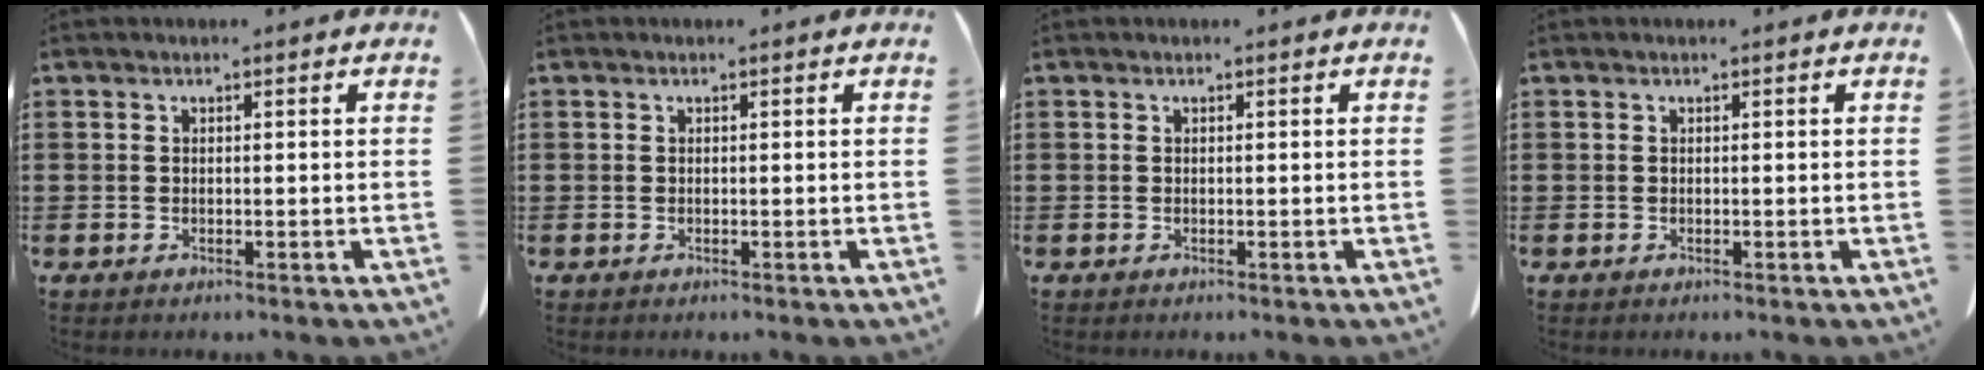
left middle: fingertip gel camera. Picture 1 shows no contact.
{"total": 0.0}
{"total": 0.0}
{"total": 0.0}